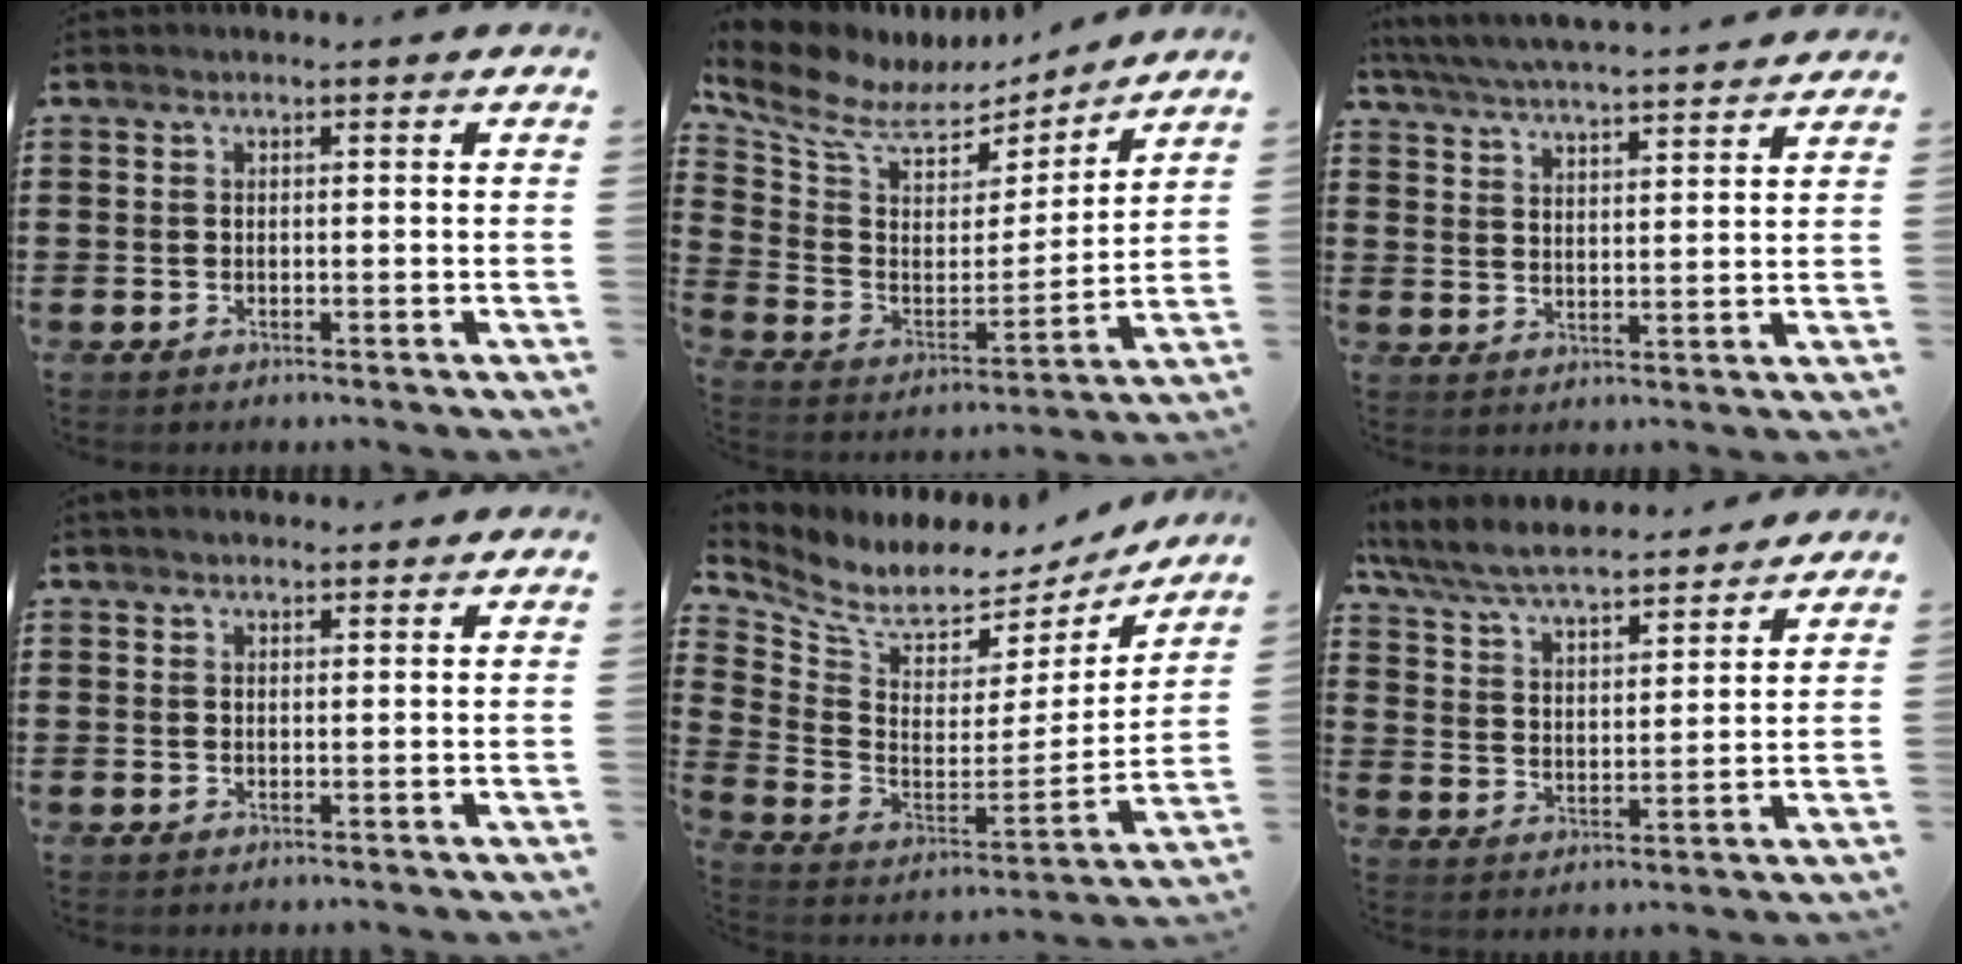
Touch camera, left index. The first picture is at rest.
{"total": 7.9, "force": [6.2, 3.8, 3.3], "torque": [-0.102, -0.038, 0.107]}
{"total": 5.2, "force": [5.1, -0.1, 1.0], "torque": [-0.042, -0.030, 0.089]}
{"total": 1.1, "force": [1.0, 0.4, 0.3], "torque": [-0.008, 0.003, 0.019]}
{"total": 6.1, "force": [5.4, 2.1, 1.8], "torque": [-0.073, -0.052, 0.092]}
{"total": 7.3, "force": [6.7, 0.8, 2.6], "torque": [-0.079, -0.035, 0.118]}